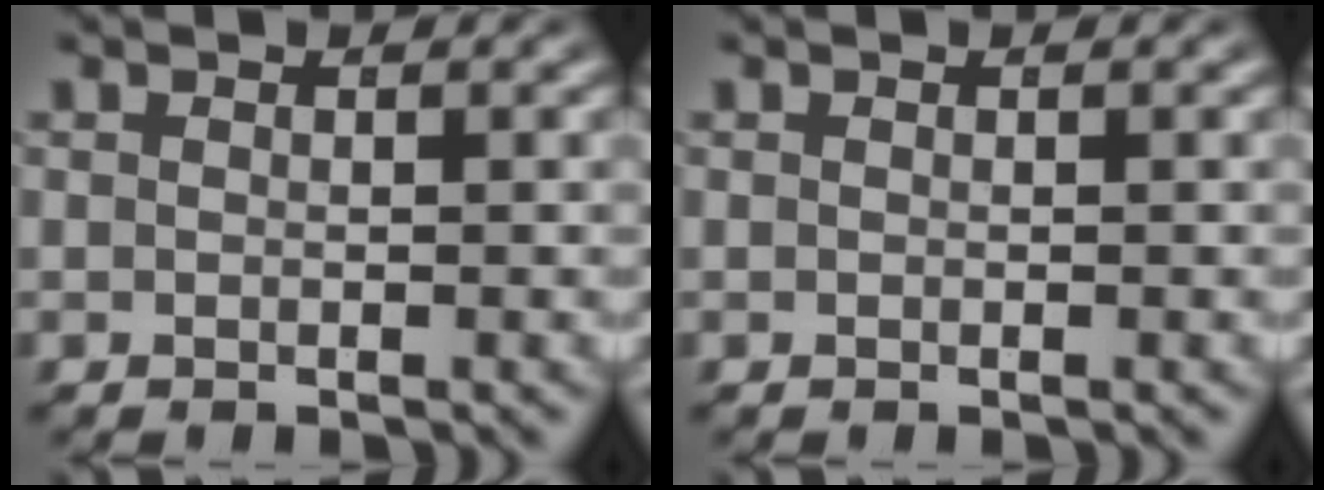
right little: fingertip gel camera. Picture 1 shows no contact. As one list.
[{"total": 0.0}]